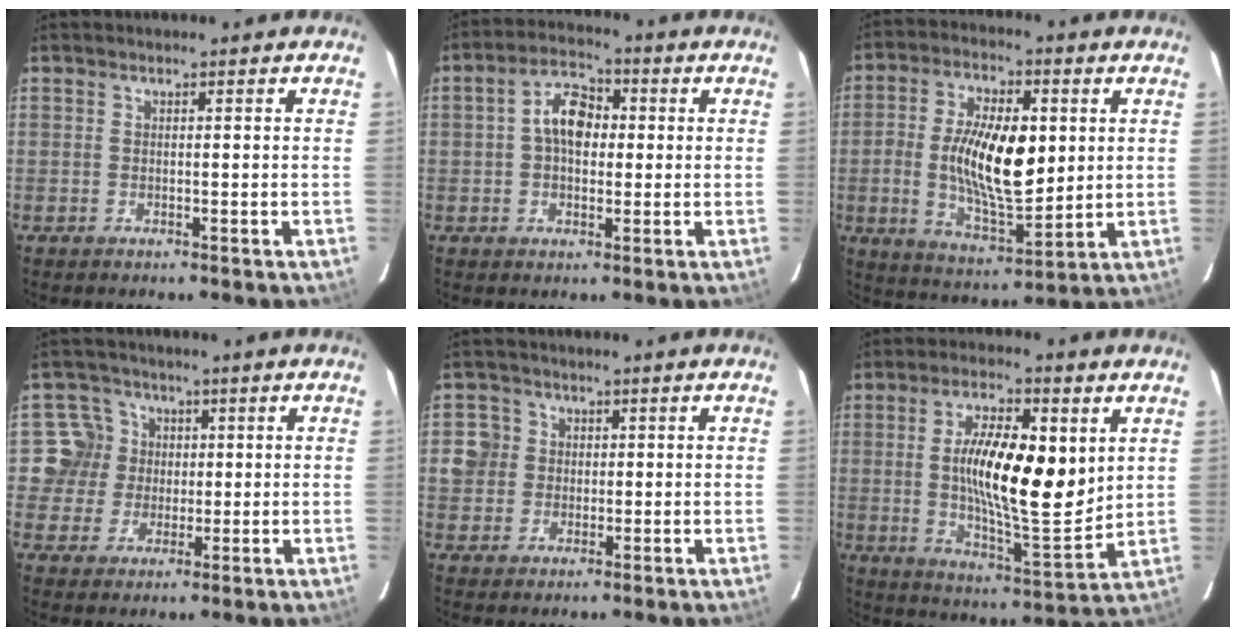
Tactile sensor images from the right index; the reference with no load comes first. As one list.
[{"total": 7.2, "force": [0.6, 4.6, 5.4], "torque": [-0.097, 0.022, 0.009]}, {"total": 15.7, "force": [1.0, 7.2, 13.9], "torque": [-0.254, -0.001, 0.023]}, {"total": 6.5, "force": [0.7, 6.5, 0.0], "torque": [0.007, 0.014, 0.004]}, {"total": 4.6, "force": [0.3, 4.5, 0.6], "torque": [0.000, 0.018, 0.005]}, {"total": 17.0, "force": [3.4, 5.3, 15.8], "torque": [-0.269, -0.006, 0.057]}]